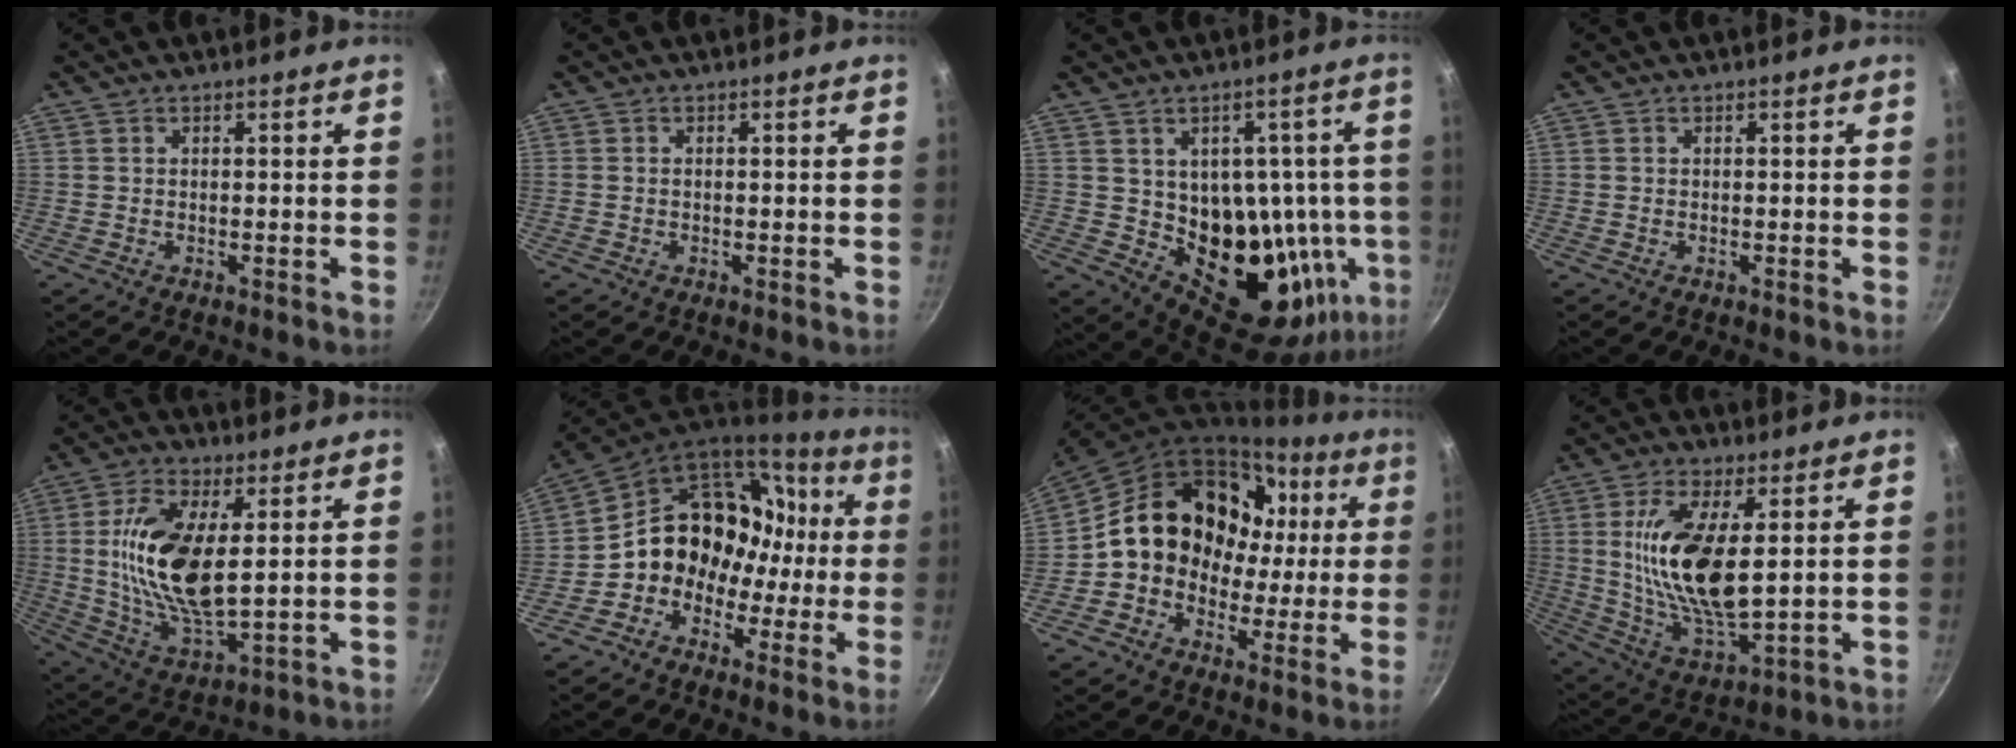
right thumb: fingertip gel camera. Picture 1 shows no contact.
{"total": 0.5, "force": [-0.1, 0.5, 0.2], "torque": [-0.004, 0.002, -0.003]}
{"total": 20.6, "force": [-1.1, 14.6, 14.4], "torque": [-0.122, -0.006, 0.009]}
{"total": 0.0}
{"total": 16.6, "force": [2.7, 7.4, 14.6], "torque": [-0.278, -0.015, 0.054]}
{"total": 17.7, "force": [-1.3, 14.9, 9.5], "torque": [-0.080, 0.074, -0.027]}
{"total": 19.7, "force": [1.7, 16.3, 10.9], "torque": [-0.145, 0.053, 0.023]}
{"total": 17.0, "force": [3.0, 7.0, 15.2], "torque": [-0.288, -0.019, 0.064]}